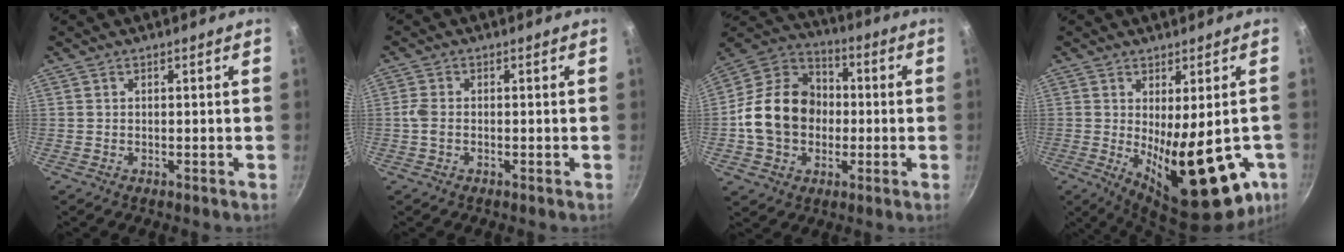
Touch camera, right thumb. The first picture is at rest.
{"total": 2.2, "force": [-0.4, 1.3, 1.7], "torque": [-0.045, 0.005, -0.012]}
{"total": 17.1, "force": [-1.3, 13.8, 10.0], "torque": [-0.142, 0.036, -0.033]}
{"total": 20.4, "force": [-4.5, 7.8, 18.3], "torque": [-0.235, -0.038, -0.038]}